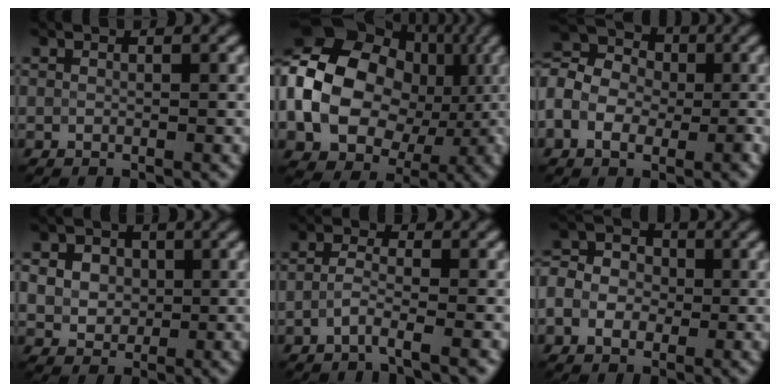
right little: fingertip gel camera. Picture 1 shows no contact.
{"total": 18.9, "force": [-0.4, 15.7, 10.7], "torque": [-0.209, -0.002, -0.034]}
{"total": 6.7, "force": [-1.4, 5.1, 4.2], "torque": [-0.077, 0.011, -0.027]}
{"total": 5.4, "force": [1.4, 4.7, 2.3], "torque": [-0.033, 0.026, 0.014]}
{"total": 1.9, "force": [-1.2, 0.1, 1.4], "torque": [-0.031, 0.003, -0.031]}
{"total": 4.2, "force": [-0.9, 3.5, 2.0], "torque": [-0.019, 0.004, -0.023]}